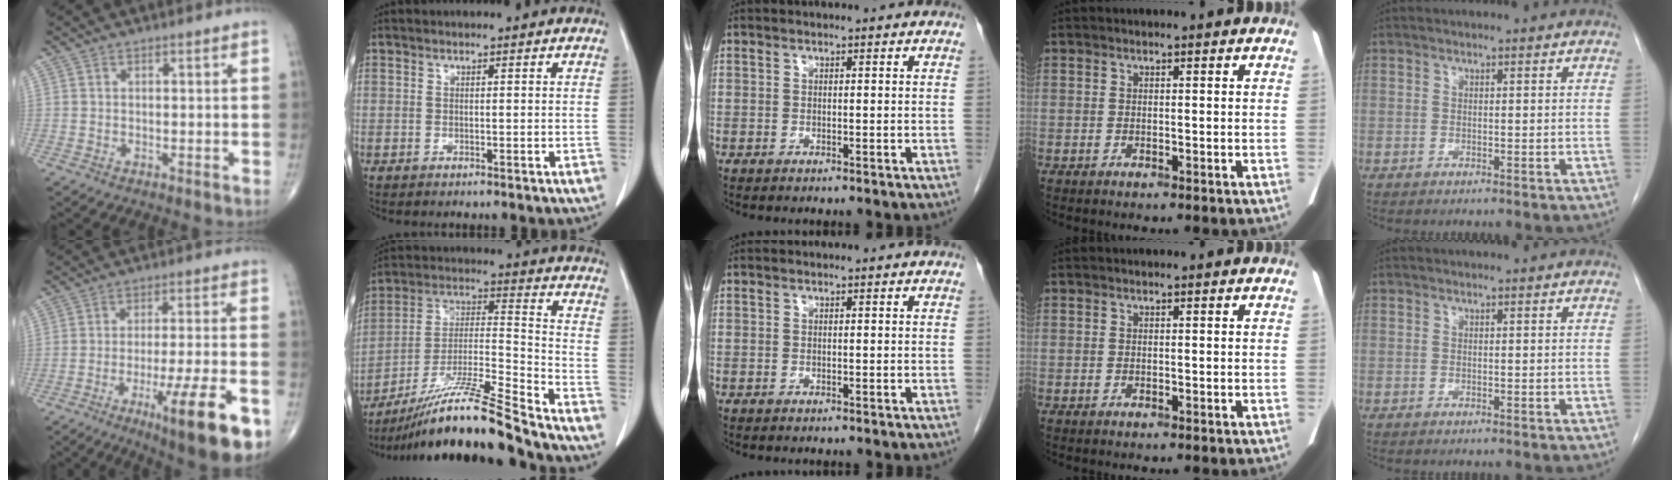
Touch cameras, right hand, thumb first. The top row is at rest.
{"thumb": {"total": 17.4, "force": [-7.8, 2.8, 15.2], "torque": [-0.211, 0.011, -0.112]}, "index": {"total": 17.7, "force": [-14.8, -1.0, 9.6], "torque": [-0.191, -0.015, -0.269]}}